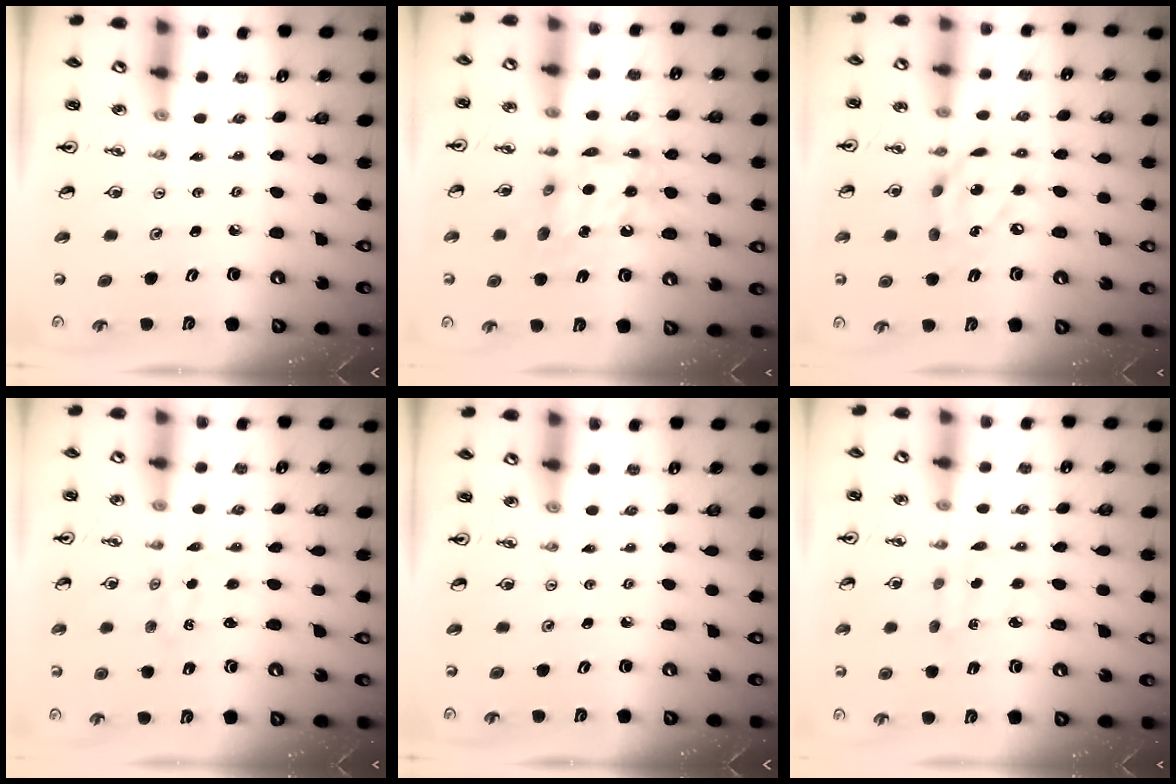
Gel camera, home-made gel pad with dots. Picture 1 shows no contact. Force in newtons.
{"total": 13.0, "press": 13.0, "slide": 1.2}
{"total": 13.4, "press": 13.4, "slide": 1.3}
{"total": 0.9, "press": 0.7, "slide": 0.6}
{"total": 0.0}
{"total": 2.0, "press": 2.0, "slide": 0.2}